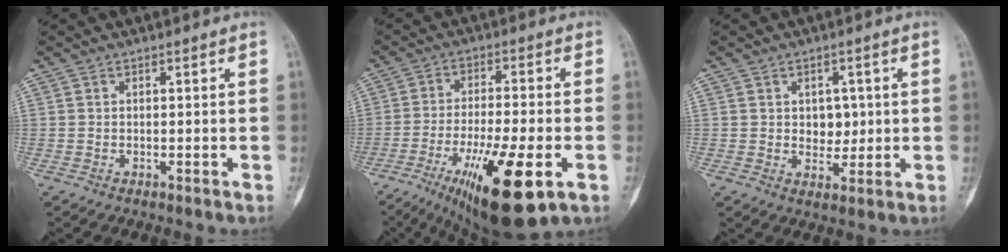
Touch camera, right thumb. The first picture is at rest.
{"total": 17.3, "force": [-7.3, 4.5, 15.1], "torque": [-0.251, -0.001, -0.110]}
{"total": 4.5, "force": [0.7, 3.5, 2.8], "torque": [-0.009, -0.004, 0.014]}